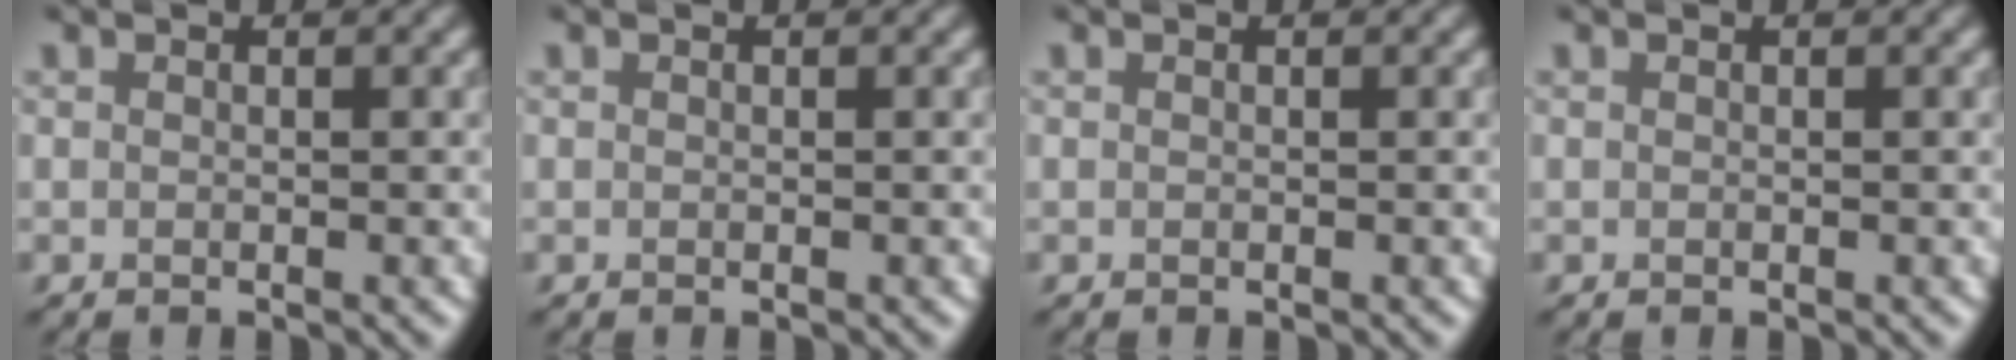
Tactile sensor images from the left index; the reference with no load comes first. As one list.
[{"total": 0.0}, {"total": 0.0}, {"total": 0.0}]